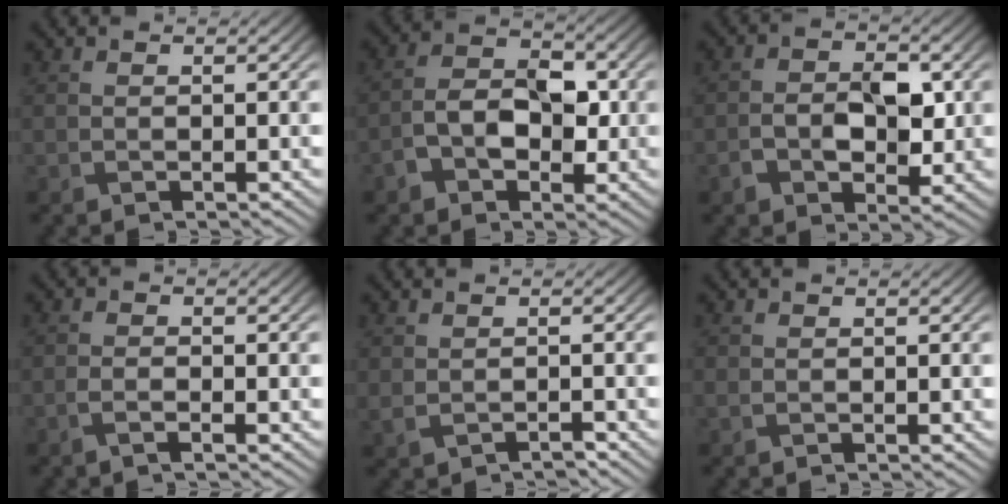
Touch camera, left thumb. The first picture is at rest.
{"total": 6.1, "force": [-1.7, 3.9, 4.3], "torque": [-0.074, 0.002, -0.036]}
{"total": 5.6, "force": [-0.9, 3.3, 4.4], "torque": [-0.075, -0.002, -0.015]}
{"total": 1.5, "force": [-0.9, 0.3, 1.2], "torque": [-0.027, 0.003, -0.021]}
{"total": 1.6, "force": [-0.9, 0.8, 1.1], "torque": [-0.027, -0.004, -0.014]}
{"total": 0.6, "force": [-0.1, 0.5, 0.4], "torque": [-0.013, -0.002, -0.002]}